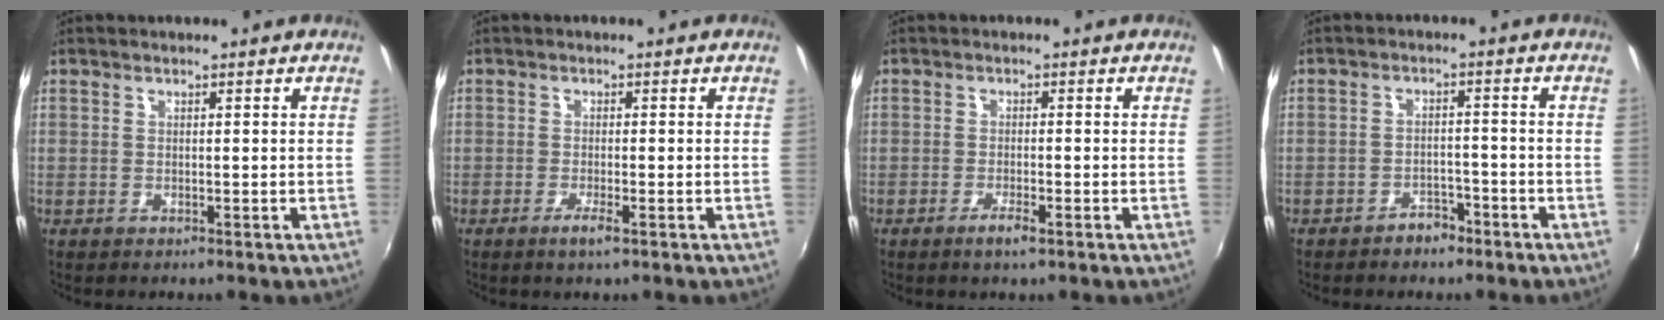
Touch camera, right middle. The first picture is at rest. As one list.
[{"total": 2.2, "force": [-1.2, 0.0, 1.8], "torque": [-0.038, -0.003, -0.024]}, {"total": 2.5, "force": [-1.5, 0.3, 1.9], "torque": [-0.044, -0.002, -0.030]}, {"total": 3.5, "force": [-2.8, 1.8, 1.1], "torque": [-0.027, 0.011, -0.036]}]